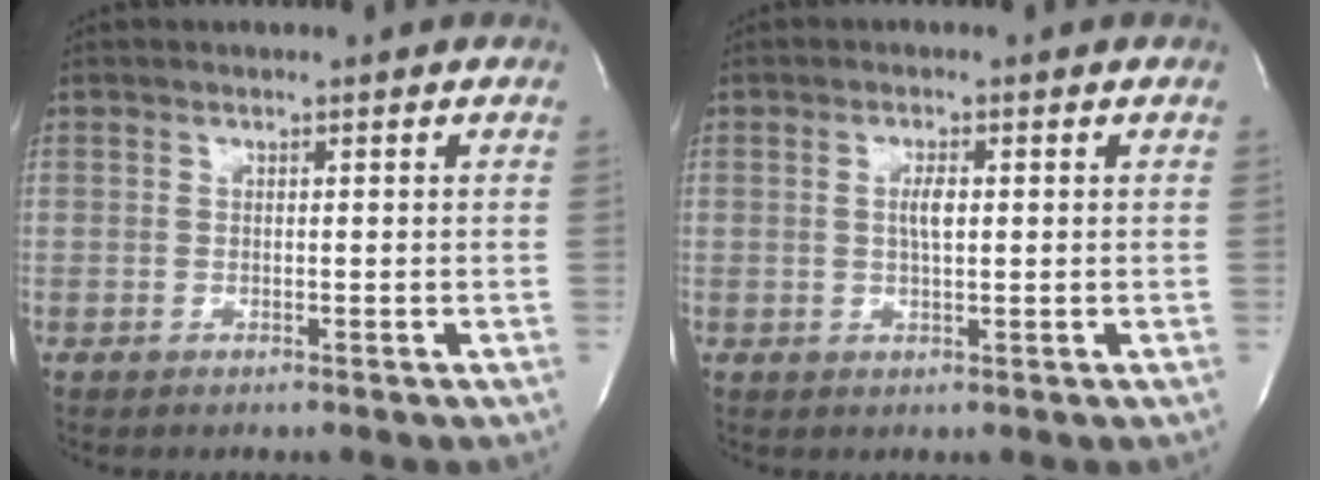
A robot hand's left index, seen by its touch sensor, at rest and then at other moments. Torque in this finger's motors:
{"motor_torque": [0.52, 0.16, 0.16, 0.03]}